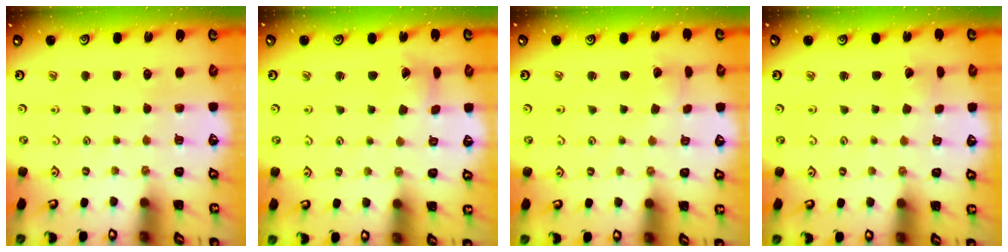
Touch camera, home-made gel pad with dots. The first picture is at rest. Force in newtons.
{"total": 2.9, "press": 2.9, "slide": 0.4}
{"total": 1.7, "press": 1.7, "slide": 0.1}
{"total": 0.9, "press": 0.9, "slide": 0.1}